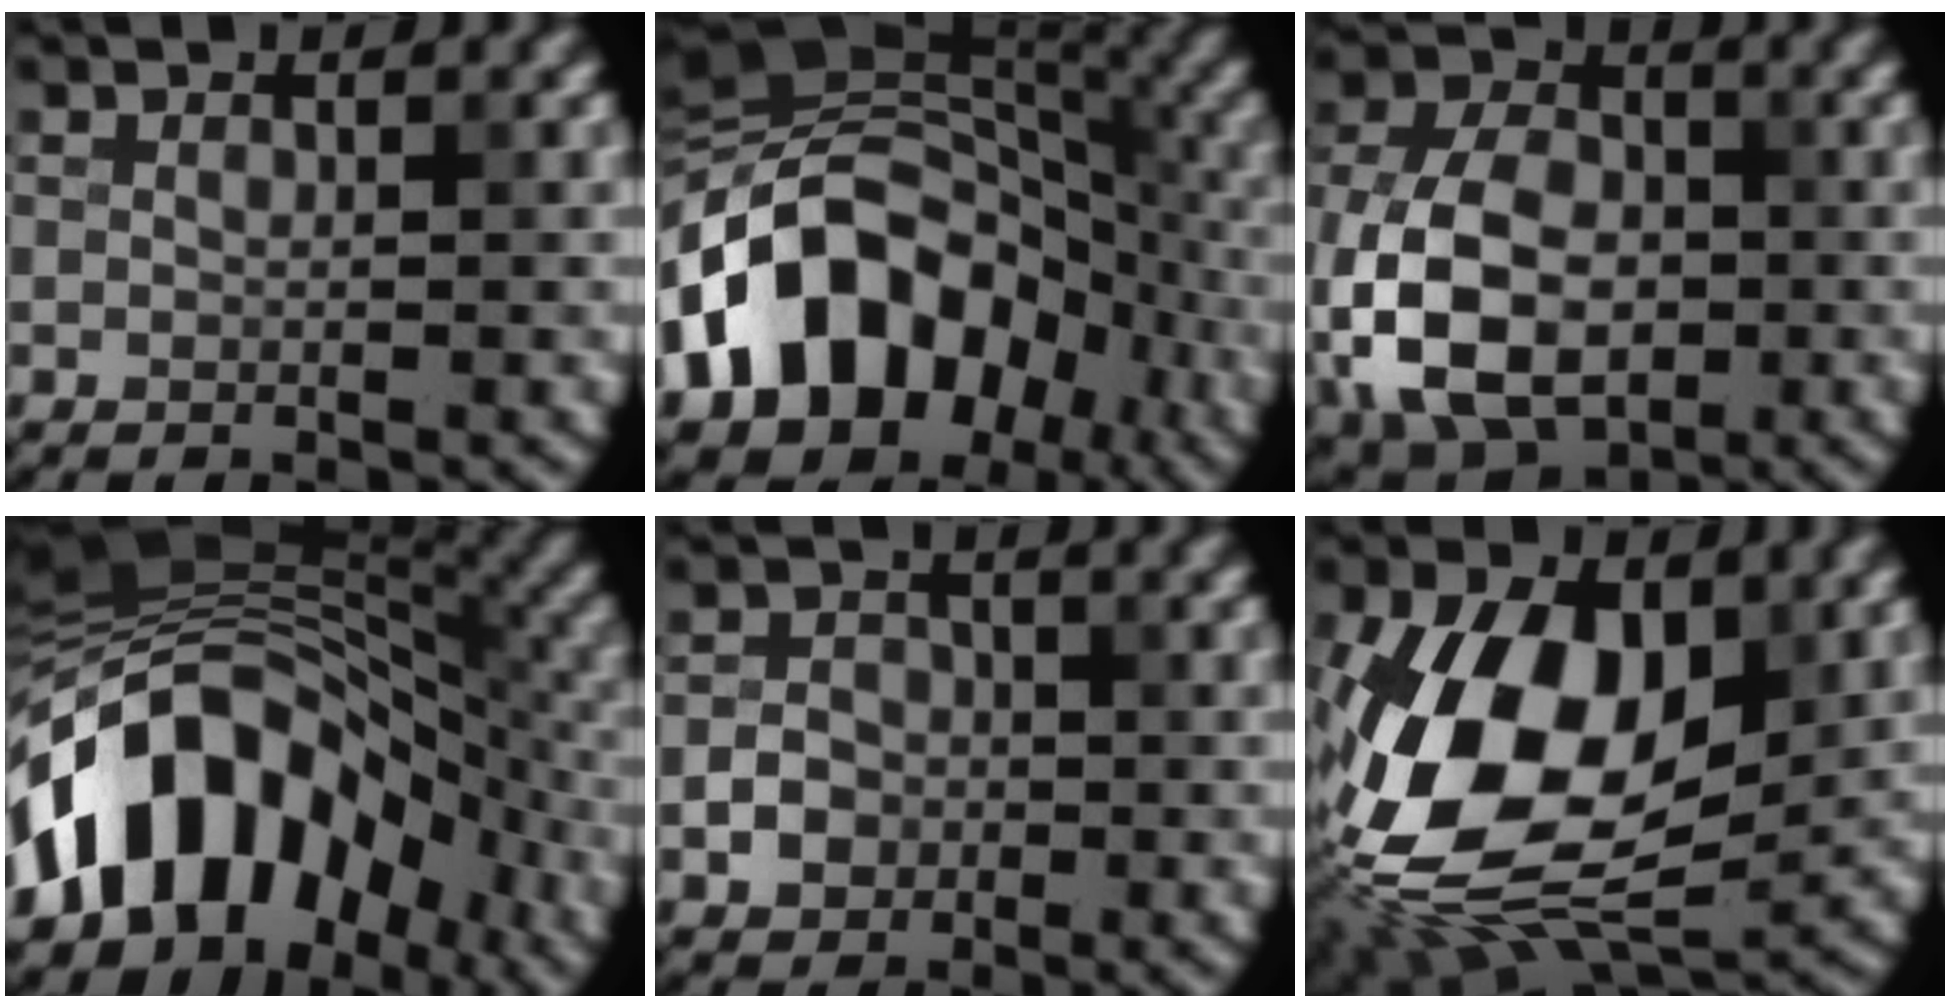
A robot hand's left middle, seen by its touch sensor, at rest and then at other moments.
{"total": 14.2, "force": [-4.7, 10.3, 8.5], "torque": [-0.140, 0.012, -0.094]}
{"total": 12.4, "force": [-2.9, 8.3, 8.7], "torque": [-0.194, -0.015, -0.062]}
{"total": 12.5, "force": [-5.6, 7.9, 7.8], "torque": [-0.112, 0.023, -0.110]}
{"total": 2.5, "force": [-0.9, 2.1, 1.1], "torque": [-0.011, 0.001, -0.019]}
{"total": 16.0, "force": [-1.0, 9.7, 12.7], "torque": [-0.259, -0.005, -0.028]}